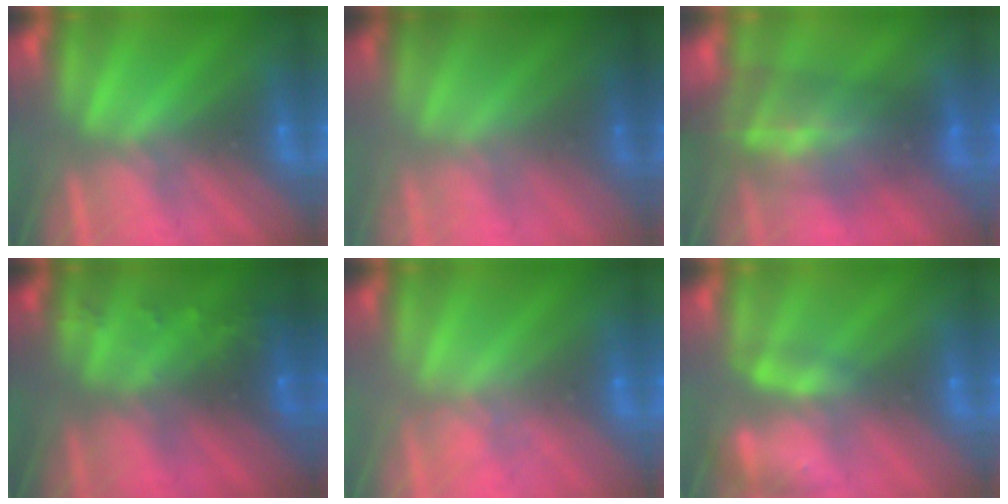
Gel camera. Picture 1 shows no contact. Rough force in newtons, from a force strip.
{"total": 2.2}
{"total": 7.8}
{"total": 7.5}
{"total": 1.8}
{"total": 2.4}